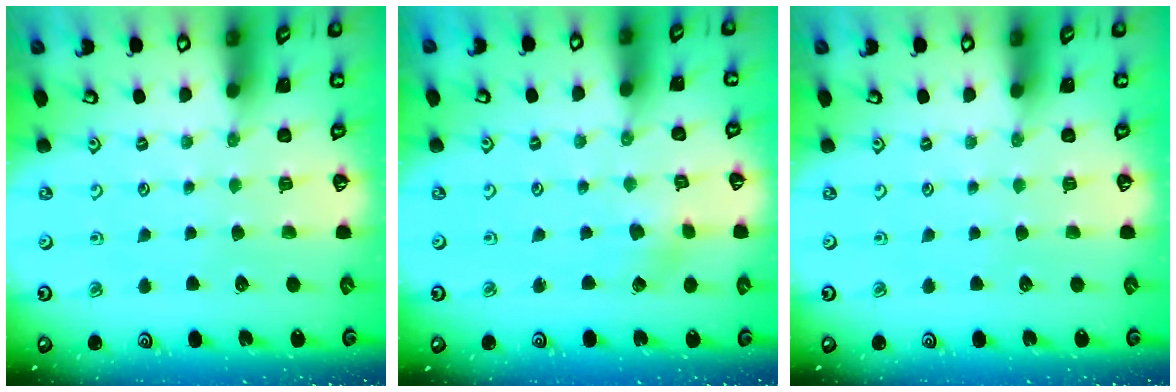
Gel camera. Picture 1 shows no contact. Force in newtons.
{"total": 2.6, "press": 2.5, "slide": 0.5}
{"total": 0.0}